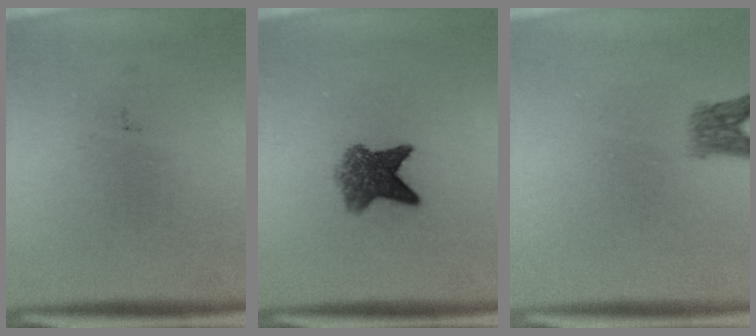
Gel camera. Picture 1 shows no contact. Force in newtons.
{"total": 5.7}
{"total": 2.5}